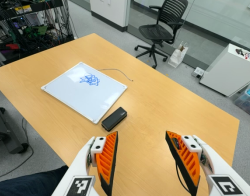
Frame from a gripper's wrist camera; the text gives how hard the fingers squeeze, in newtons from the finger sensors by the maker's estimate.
{"total": 0.0}